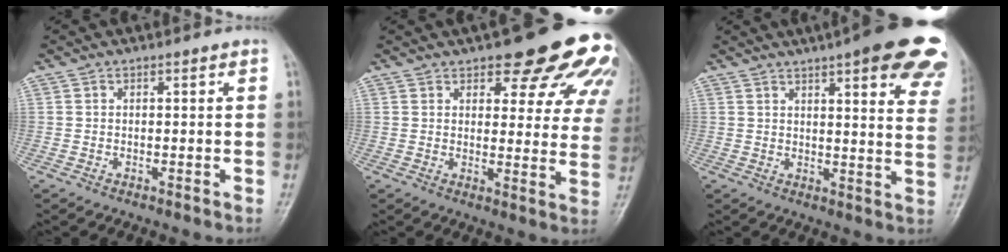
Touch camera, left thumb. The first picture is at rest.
{"total": 18.2, "force": [11.6, 6.8, 12.2], "torque": [-0.105, -0.046, 0.131]}
{"total": 22.3, "force": [14.3, 5.4, 16.3], "torque": [-0.176, -0.031, 0.158]}